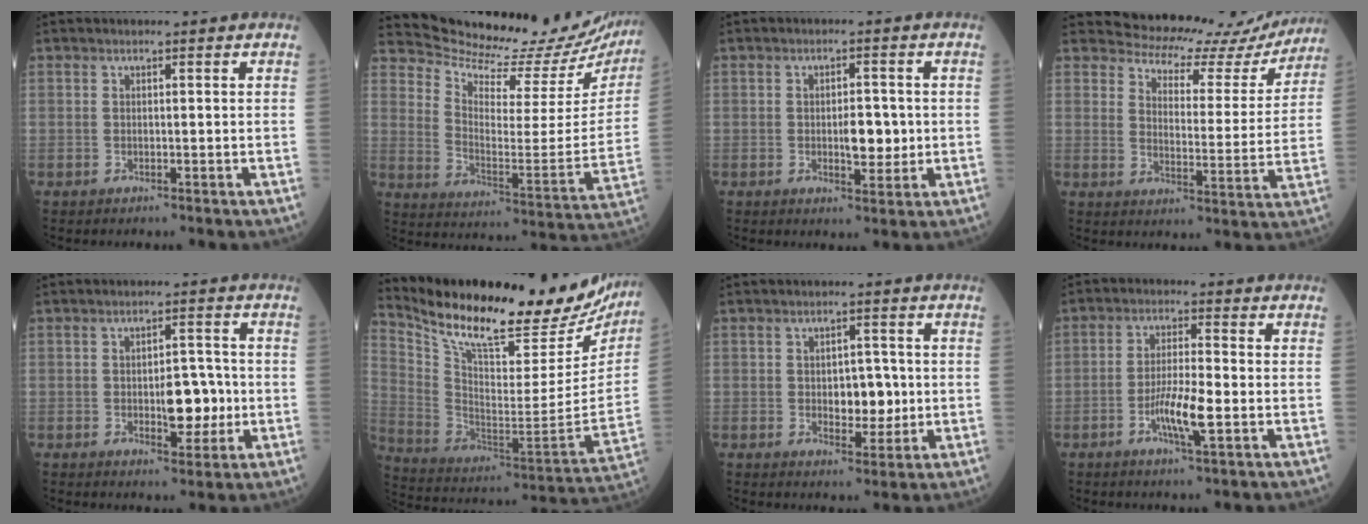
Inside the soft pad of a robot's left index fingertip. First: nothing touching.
{"total": 22.8, "force": [21.9, 3.5, 5.3], "torque": [-0.096, -0.092, 0.285]}
{"total": 4.4, "force": [-0.3, 1.9, 4.0], "torque": [-0.057, 0.000, 0.000]}
{"total": 15.4, "force": [14.5, 5.0, 1.6], "torque": [-0.001, -0.030, 0.157]}
{"total": 6.0, "force": [-0.9, 2.7, 5.3], "torque": [-0.073, 0.003, -0.009]}
{"total": 30.6, "force": [26.1, 7.0, 14.5], "torque": [-0.258, -0.056, 0.372]}
{"total": 5.0, "force": [-0.1, 2.8, 4.2], "torque": [-0.055, 0.003, 0.003]}
{"total": 6.1, "force": [-2.1, 0.5, 5.8], "torque": [-0.115, -0.007, -0.039]}